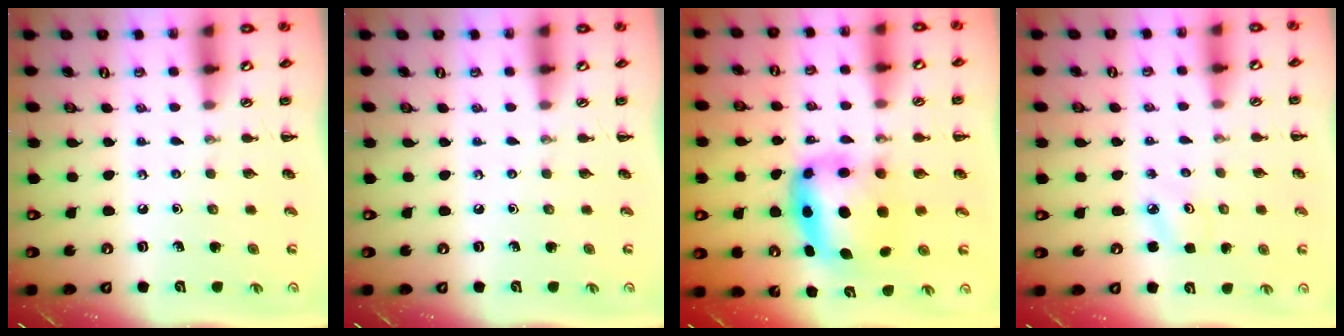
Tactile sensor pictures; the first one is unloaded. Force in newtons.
{"total": 0.0}
{"total": 6.4, "press": 6.2, "slide": 1.4}
{"total": 3.5, "press": 3.4, "slide": 1.1}